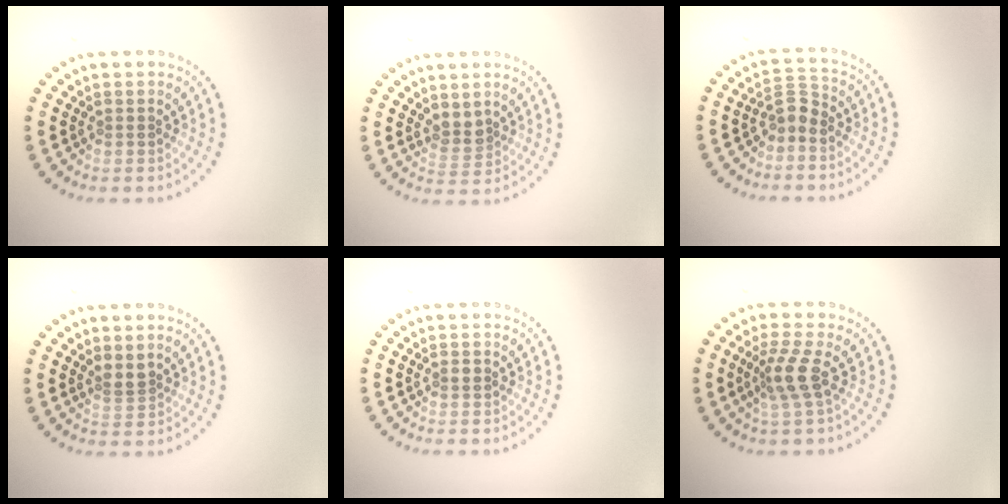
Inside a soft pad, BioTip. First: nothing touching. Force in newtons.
{"total": 1.8, "press": 1.4, "slide": 1.2}
{"total": 1.9, "press": 1.6, "slide": 1.1}
{"total": 1.3, "press": 0.9, "slide": 0.9}
{"total": 0.7, "press": 0.7, "slide": 0.0}
{"total": 2.9, "press": 2.2, "slide": 2.0}